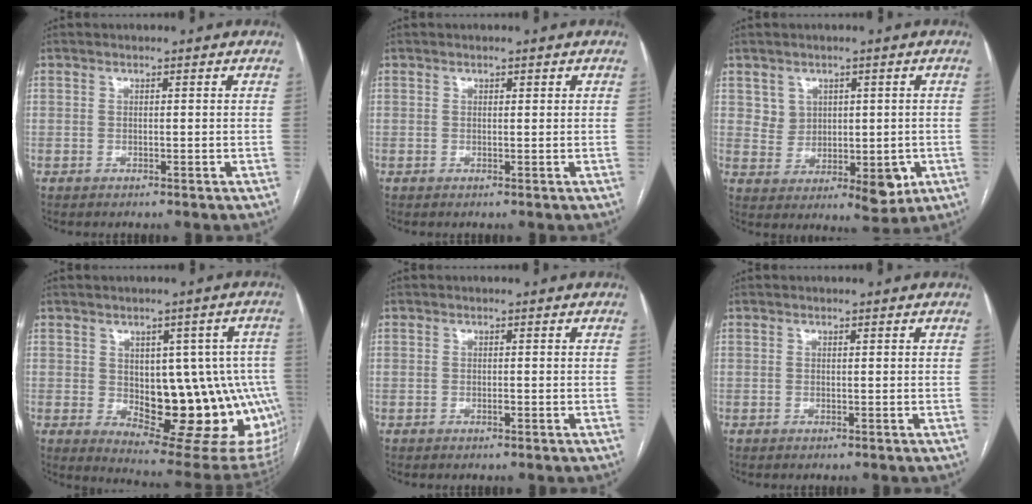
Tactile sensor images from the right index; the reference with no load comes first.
{"total": 0.5, "force": [0.3, 0.3, 0.4], "torque": [-0.003, 0.000, 0.003]}
{"total": 7.4, "force": [0.4, 5.9, 4.4], "torque": [-0.050, 0.008, 0.029]}
{"total": 19.1, "force": [-2.0, 8.4, 17.1], "torque": [-0.151, 0.018, 0.002]}
{"total": 0.5, "force": [-0.3, 0.2, 0.3], "torque": [-0.004, 0.002, -0.006]}
{"total": 0.0}